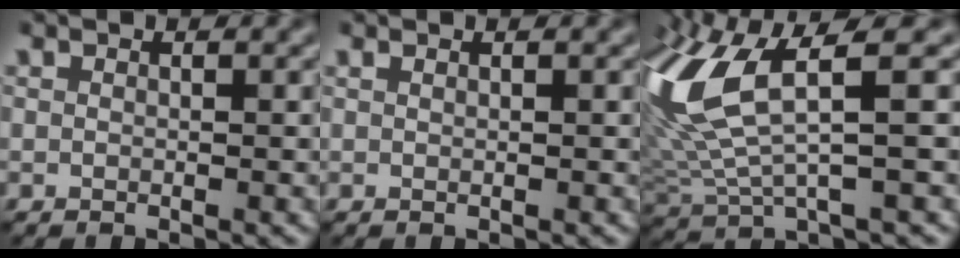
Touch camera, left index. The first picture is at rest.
{"total": 0.0}
{"total": 8.3, "force": [2.1, 2.5, 7.7], "torque": [-0.186, 0.003, 0.048]}